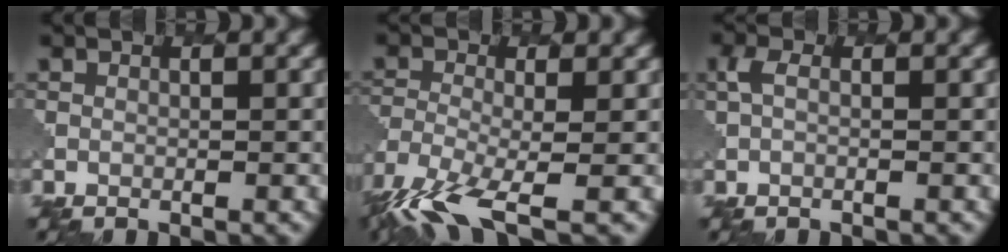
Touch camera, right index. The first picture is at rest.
{"total": 6.8, "force": [-4.4, 1.7, 4.9], "torque": [-0.102, -0.013, -0.096]}
{"total": 1.3, "force": [0.0, 0.5, 1.2], "torque": [-0.034, 0.003, -0.005]}